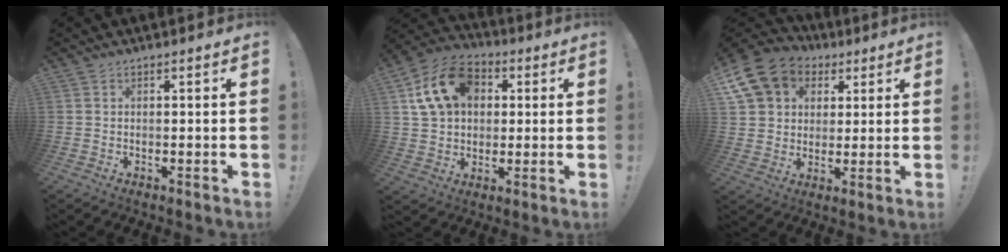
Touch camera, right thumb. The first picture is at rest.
{"total": 16.5, "force": [5.5, 12.3, 9.4], "torque": [-0.150, 0.001, 0.111]}
{"total": 14.3, "force": [6.0, 11.5, 5.9], "torque": [-0.092, -0.027, 0.126]}